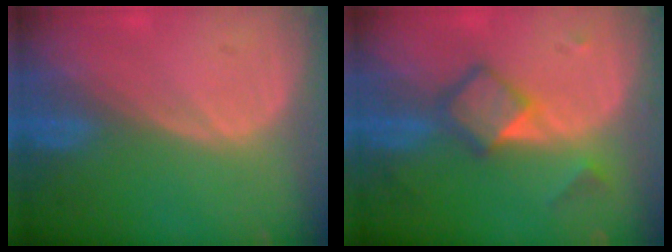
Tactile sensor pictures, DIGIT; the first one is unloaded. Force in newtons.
{"total": 5.1, "press": 5.1, "slide": 0.0}